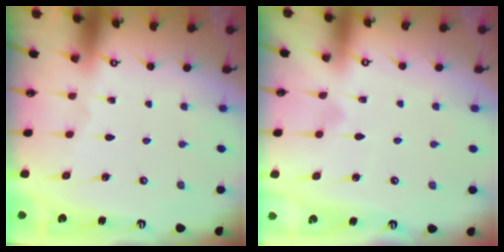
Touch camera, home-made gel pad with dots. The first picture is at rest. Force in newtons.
{"total": 5.9, "press": 5.9, "slide": 0.4}